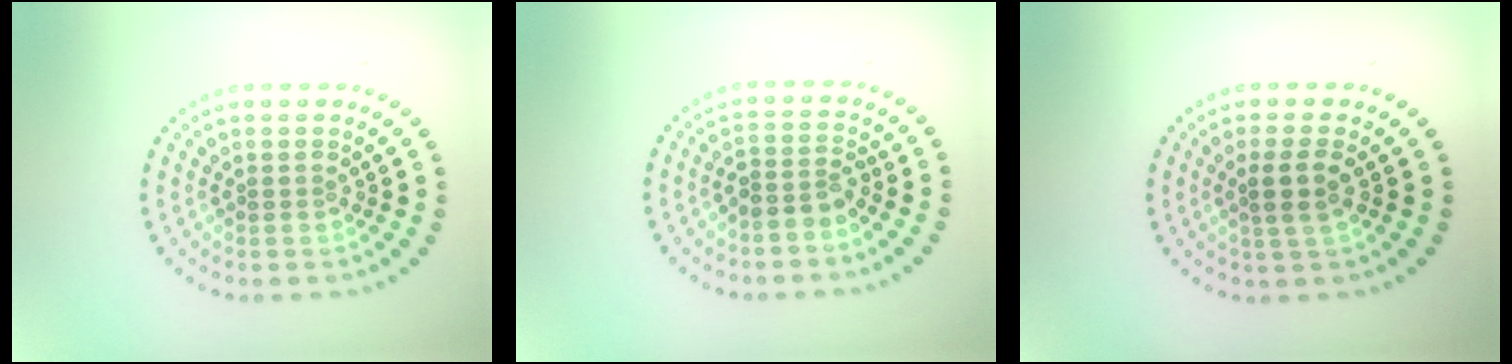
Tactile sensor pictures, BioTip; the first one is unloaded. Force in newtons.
{"total": 2.3, "press": 1.8, "slide": 1.4}
{"total": 2.2, "press": 1.9, "slide": 1.1}